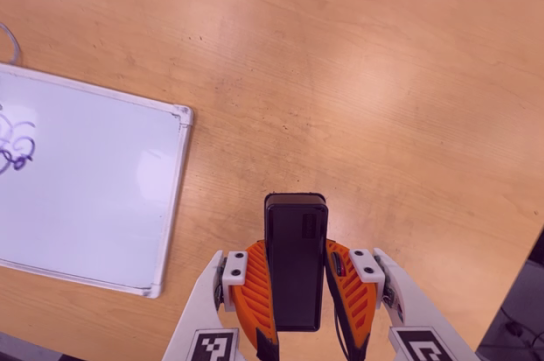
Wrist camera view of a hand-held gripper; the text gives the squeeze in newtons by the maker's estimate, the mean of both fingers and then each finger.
{"total": 4.8, "left": 3.4, "right": 6.2}